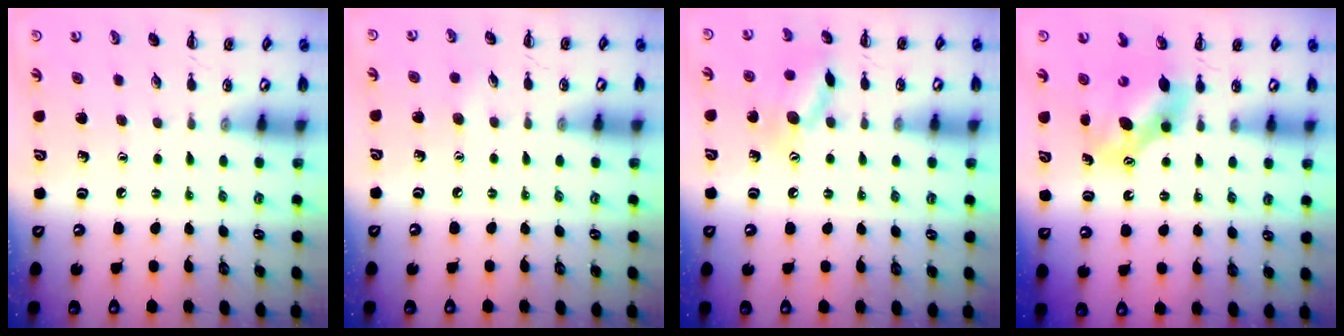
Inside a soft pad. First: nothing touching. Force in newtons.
{"total": 3.9, "press": 3.7, "slide": 1.0}
{"total": 11.1, "press": 11.1, "slide": 0.5}
{"total": 6.6, "press": 6.5, "slide": 0.9}